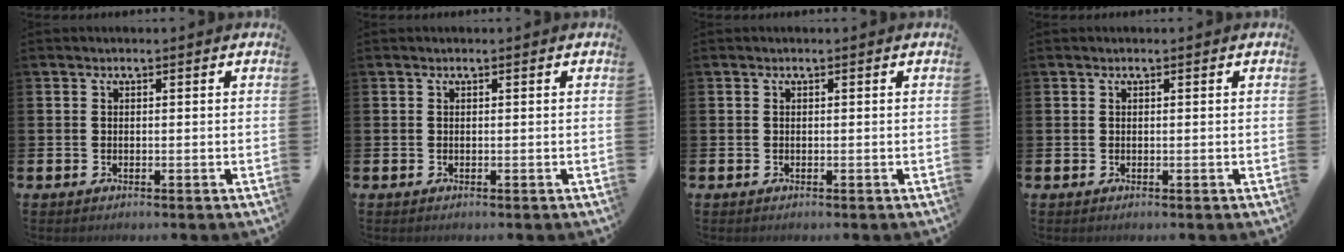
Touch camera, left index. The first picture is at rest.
{"total": 0.0}
{"total": 0.0}
{"total": 0.0}